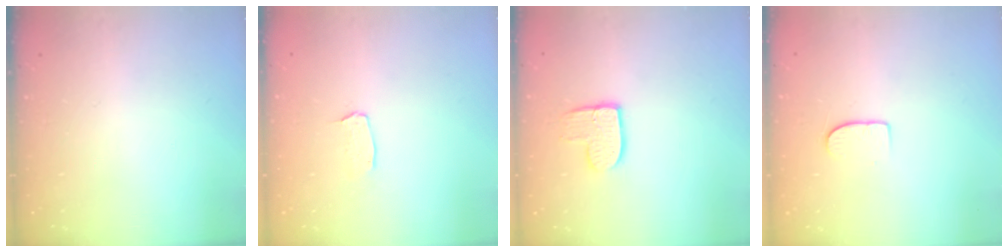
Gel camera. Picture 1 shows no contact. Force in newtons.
{"total": 2.9, "press": 2.9, "slide": 0.2}
{"total": 9.7, "press": 9.6, "slide": 0.7}
{"total": 6.6, "press": 6.6, "slide": 0.7}